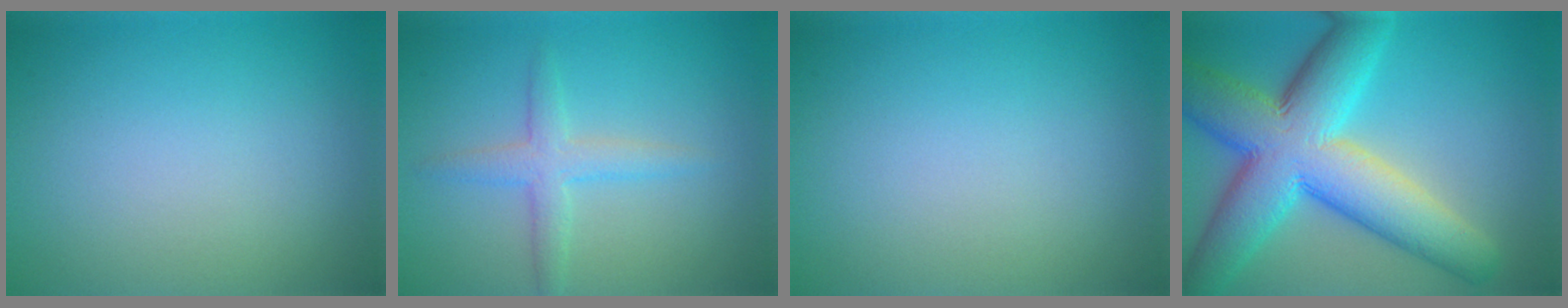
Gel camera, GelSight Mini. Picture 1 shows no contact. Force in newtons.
{"total": 2.7, "press": 2.7, "slide": 0.1}
{"total": 0.0}
{"total": 12.3, "press": 12.3, "slide": 0.5}